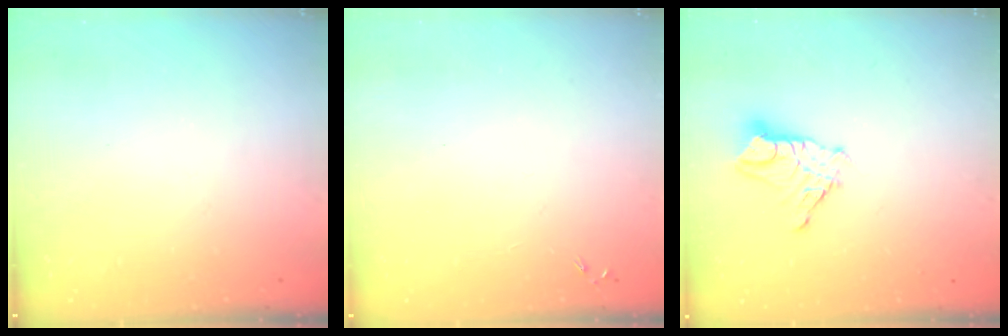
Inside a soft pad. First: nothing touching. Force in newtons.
{"total": 0.0}
{"total": 10.2, "press": 10.2, "slide": 1.0}